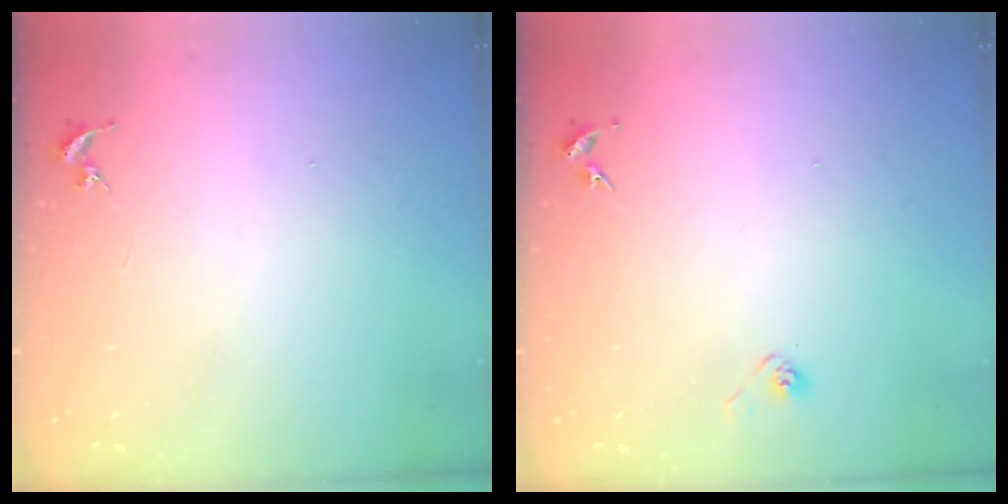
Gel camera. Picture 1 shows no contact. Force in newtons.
{"total": 2.8, "press": 2.6, "slide": 1.1}